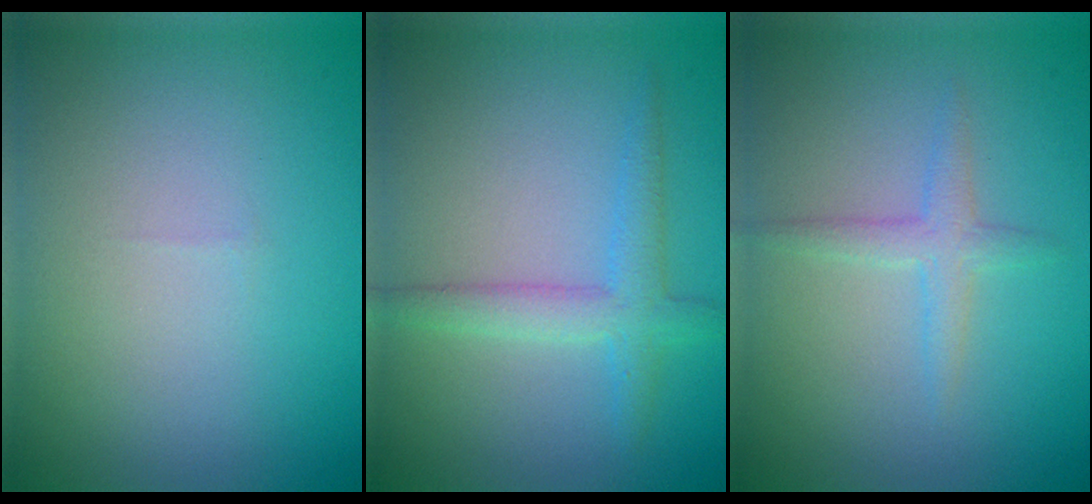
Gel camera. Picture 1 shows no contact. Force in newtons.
{"total": 2.9, "press": 2.9, "slide": 0.1}
{"total": 1.9, "press": 1.9, "slide": 0.1}